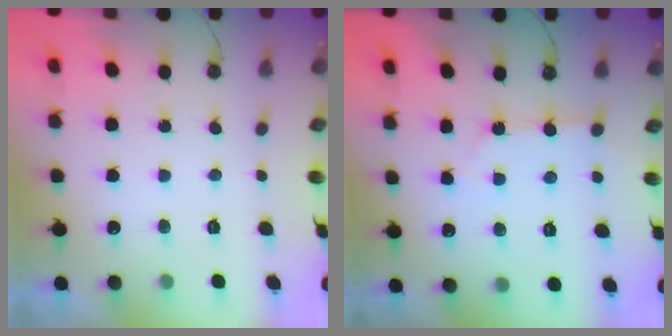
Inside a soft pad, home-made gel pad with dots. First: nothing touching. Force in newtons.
{"total": 3.3, "press": 3.3, "slide": 0.4}